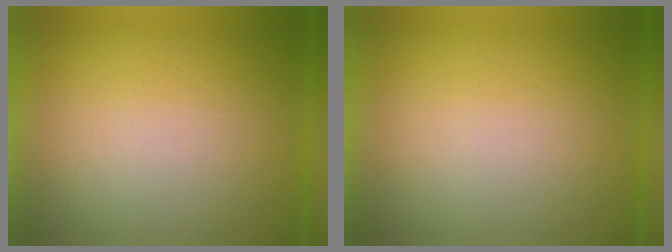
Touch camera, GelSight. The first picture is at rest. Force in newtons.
{"total": 1.3}